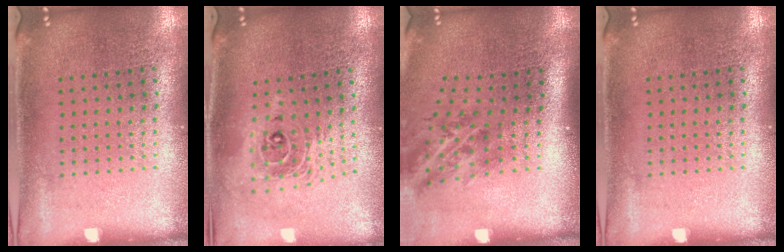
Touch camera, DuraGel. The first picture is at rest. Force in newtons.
{"total": 2.0, "press": 1.6, "slide": 1.3}
{"total": 1.8, "press": 1.2, "slide": 1.4}
{"total": 0.0}